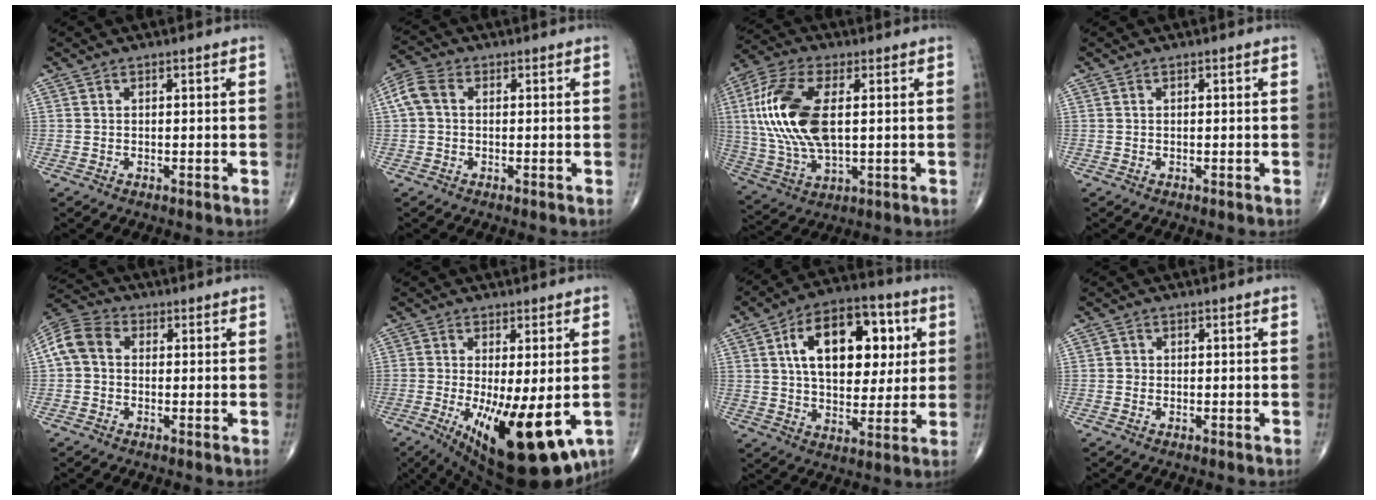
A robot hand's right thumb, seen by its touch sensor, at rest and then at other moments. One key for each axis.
{"total": 5.1, "fx": 0.6, "fy": 3.6, "fz": 3.6, "tx": -0.086, "ty": 0.018, "tz": 0.005}
{"total": 17.9, "fx": 2.4, "fy": 8.8, "fz": 15.4, "tx": -0.335, "ty": -0.001, "tz": 0.046}
{"total": 0.0}
{"total": 7.8, "fx": 0.5, "fy": 5.9, "fz": 5.1, "tx": -0.100, "ty": 0.027, "tz": -0.003}
{"total": 18.3, "fx": -5.3, "fy": 6.1, "fz": 16.4, "tx": -0.235, "ty": -0.032, "tz": -0.059}
{"total": 19.3, "fx": 5.2, "fy": 11.3, "fz": 14.8, "tx": -0.190, "ty": 0.005, "tz": 0.079}
{"total": 0.9, "fx": -0.2, "fy": 0.8, "fz": 0.2, "tx": 0.002, "ty": 0.003, "tz": -0.004}